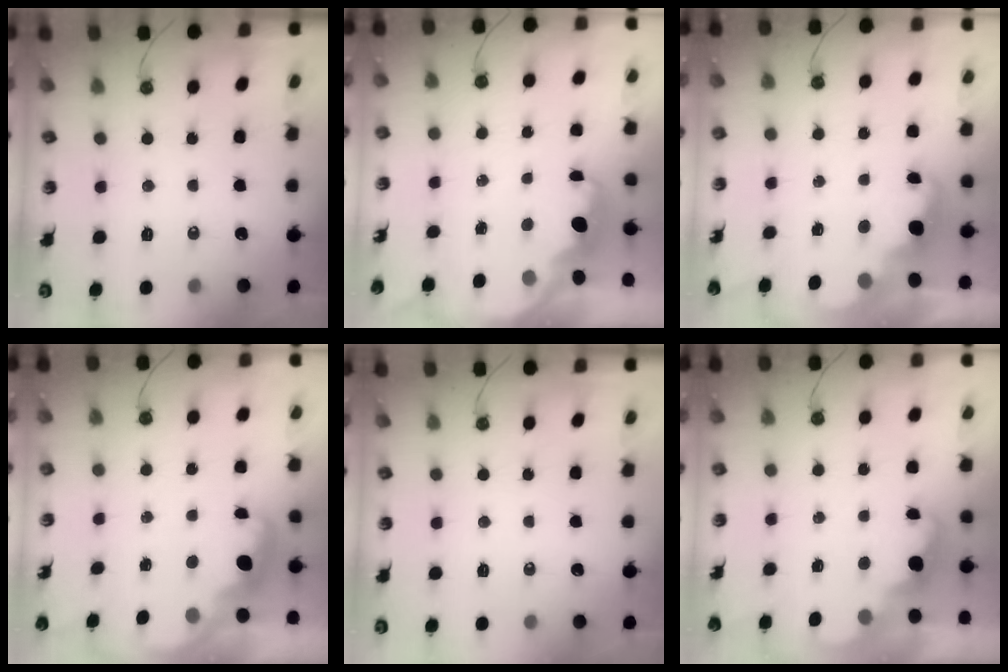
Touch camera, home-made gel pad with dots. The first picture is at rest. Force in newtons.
{"total": 2.3, "press": 2.3, "slide": 0.4}
{"total": 2.2, "press": 2.2, "slide": 0.5}
{"total": 2.8, "press": 2.7, "slide": 0.8}
{"total": 0.0}
{"total": 2.5, "press": 2.4, "slide": 0.5}